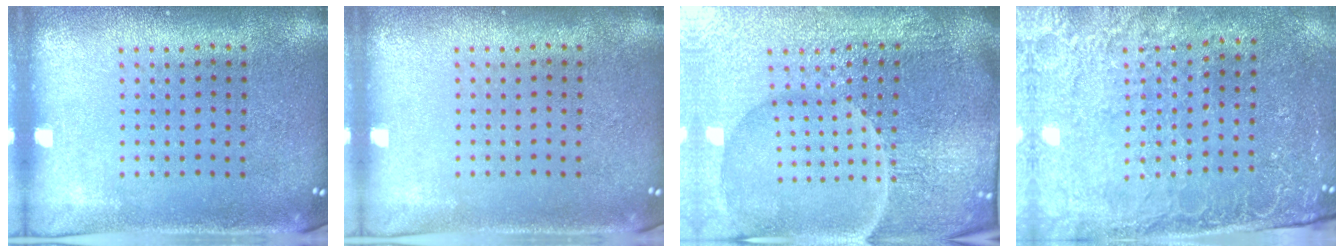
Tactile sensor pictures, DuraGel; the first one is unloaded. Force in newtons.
{"total": 0.0}
{"total": 6.3, "press": 5.7, "slide": 2.7}
{"total": 3.0, "press": 2.8, "slide": 1.1}